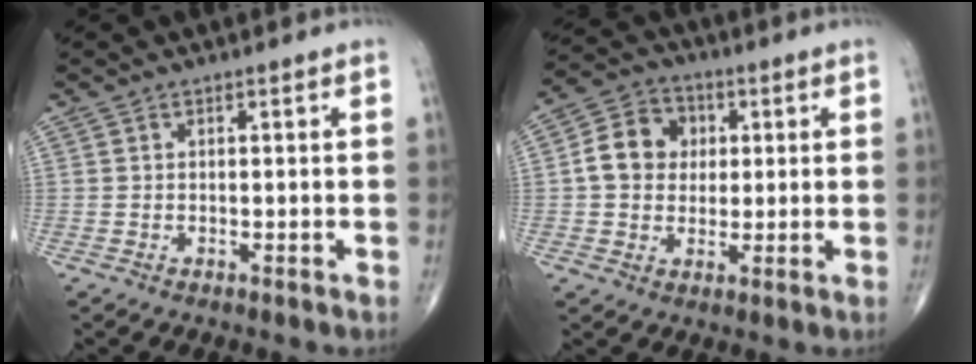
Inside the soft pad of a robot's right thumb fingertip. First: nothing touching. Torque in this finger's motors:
{"motor_torque": [1.05, 0.95, 0.63, 0.01, 0.03]}